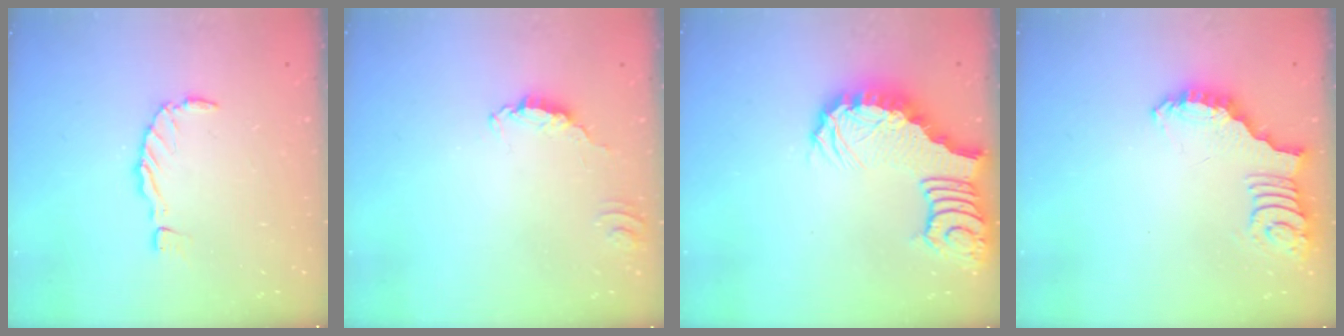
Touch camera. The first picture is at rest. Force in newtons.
{"total": 1.7, "press": 1.7, "slide": 0.2}
{"total": 4.0, "press": 4.0, "slide": 0.7}
{"total": 2.6, "press": 2.5, "slide": 0.5}